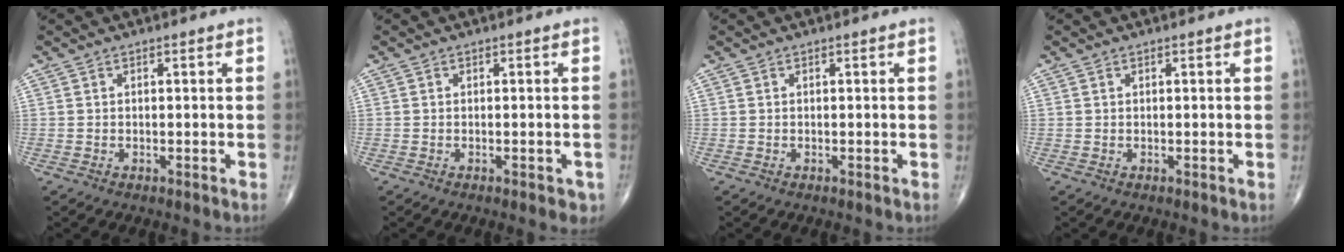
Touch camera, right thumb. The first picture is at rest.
{"total": 2.2, "force": [-1.0, 0.8, 1.7], "torque": [-0.015, -0.001, -0.010]}
{"total": 0.0}
{"total": 0.0}